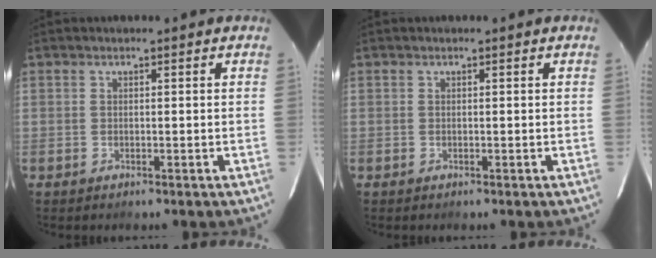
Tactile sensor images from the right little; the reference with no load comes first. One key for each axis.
{"total": 0.0}